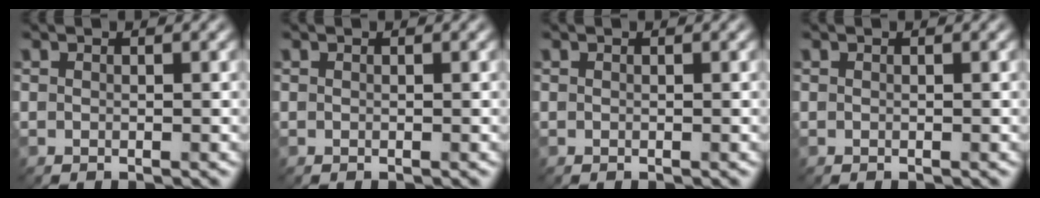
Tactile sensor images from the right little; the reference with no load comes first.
{"total": 0.0}
{"total": 0.0}
{"total": 0.0}